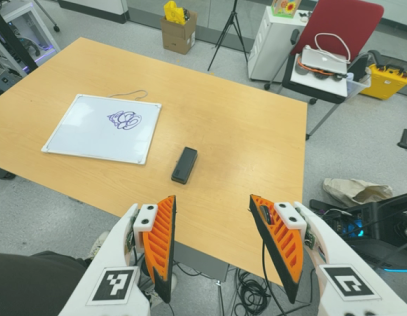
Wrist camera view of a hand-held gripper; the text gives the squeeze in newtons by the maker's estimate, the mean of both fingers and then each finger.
{"total": 0.0}